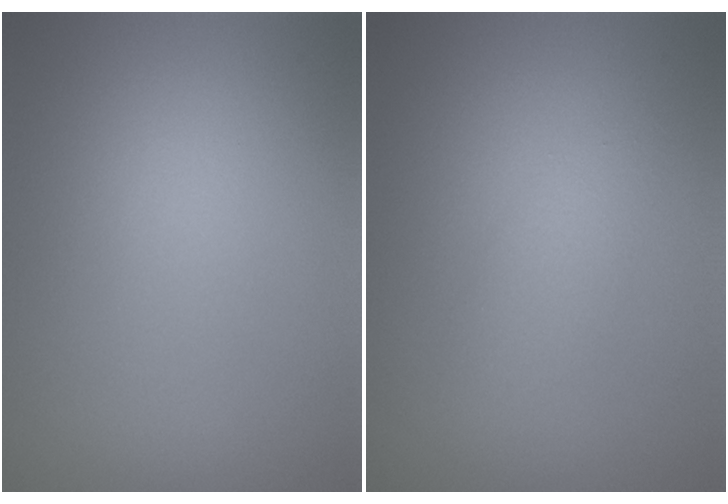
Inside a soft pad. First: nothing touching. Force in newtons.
{"total": 1.7, "press": 1.7, "slide": 0.1}